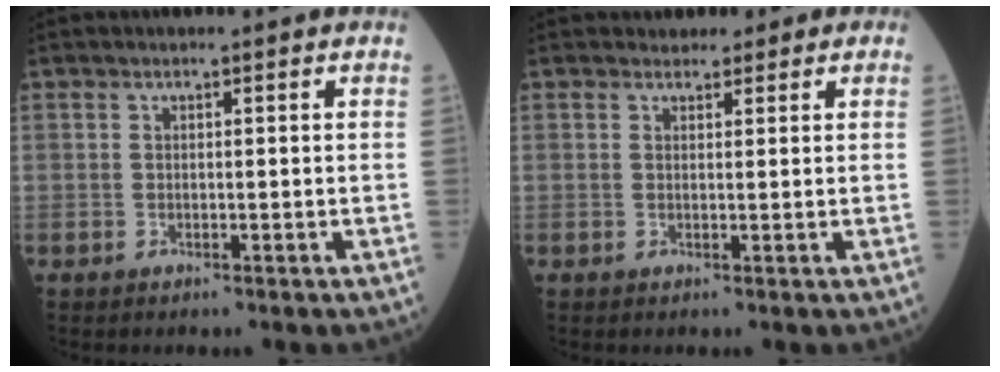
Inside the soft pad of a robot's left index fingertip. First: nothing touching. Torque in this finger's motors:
{"motor_torque": [0.22, -0.22, 0.09, 0.03]}